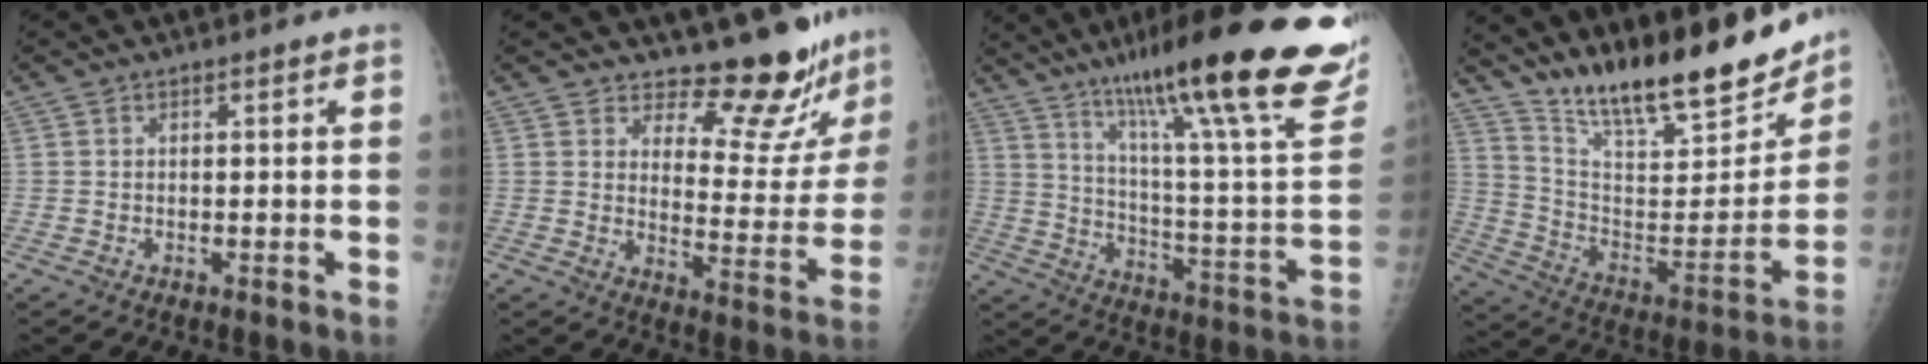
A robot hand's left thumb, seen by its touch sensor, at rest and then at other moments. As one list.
[{"total": 9.5, "force": [7.9, 3.9, 3.7], "torque": [-0.010, -0.066, 0.119]}, {"total": 31.9, "force": [21.3, 4.9, 23.2], "torque": [-0.277, -0.070, 0.299]}, {"total": 24.0, "force": [19.2, 6.1, 13.0], "torque": [-0.171, -0.093, 0.311]}]